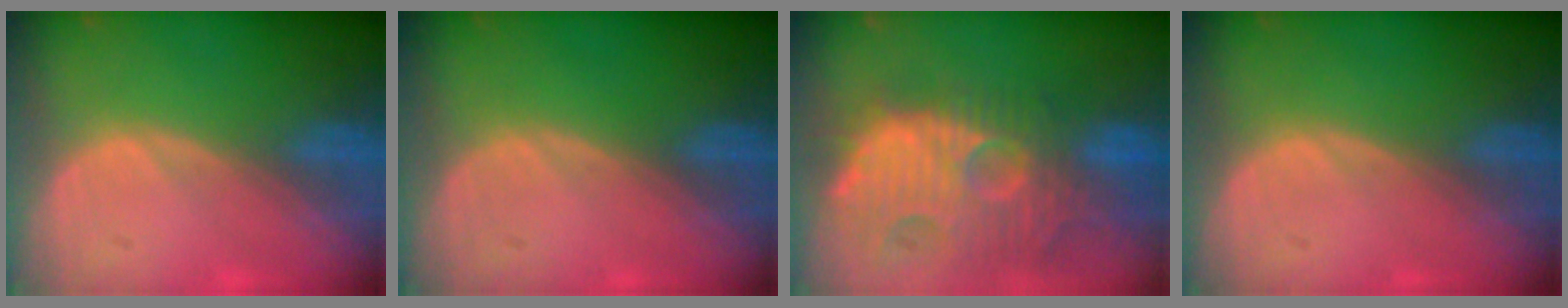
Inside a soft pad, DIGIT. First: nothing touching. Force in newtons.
{"total": 0.0}
{"total": 13.8, "press": 12.3, "slide": 6.4}
{"total": 0.0}